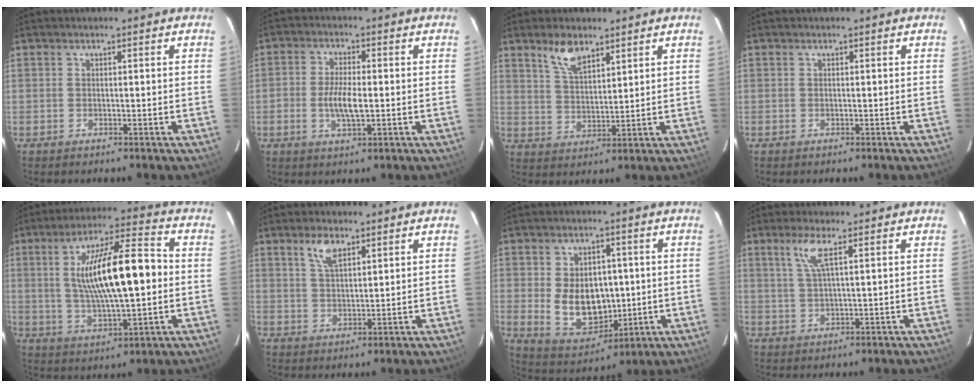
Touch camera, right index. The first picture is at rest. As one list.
[{"total": 5.9, "force": [-0.9, 2.4, 5.3], "torque": [-0.109, 0.002, -0.018]}, {"total": 6.4, "force": [4.5, 2.6, 3.7], "torque": [-0.065, 0.001, 0.090]}, {"total": 0.0}, {"total": 17.3, "force": [1.0, 4.5, 16.7], "torque": [-0.293, 0.012, 0.025]}, {"total": 4.9, "force": [3.0, 2.0, 3.3], "torque": [-0.062, 0.006, 0.059]}, {"total": 11.9, "force": [-0.1, 8.5, 8.4], "torque": [-0.167, -0.005, 0.025]}, {"total": 4.5, "force": [2.2, 0.2, 4.0], "torque": [-0.083, 0.001, 0.047]}]